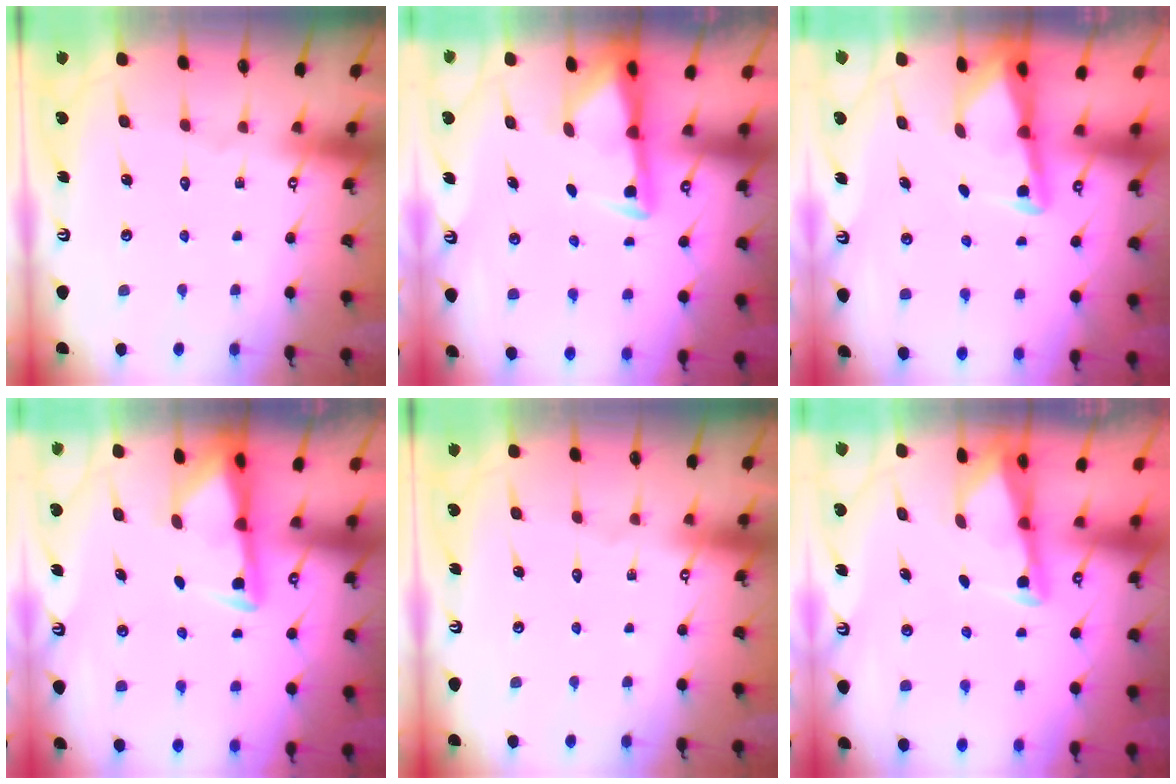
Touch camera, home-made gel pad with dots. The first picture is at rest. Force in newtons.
{"total": 2.9, "press": 2.8, "slide": 0.5}
{"total": 3.2, "press": 3.2, "slide": 0.4}
{"total": 2.9, "press": 2.8, "slide": 0.5}
{"total": 0.0}
{"total": 3.0, "press": 3.0, "slide": 0.2}